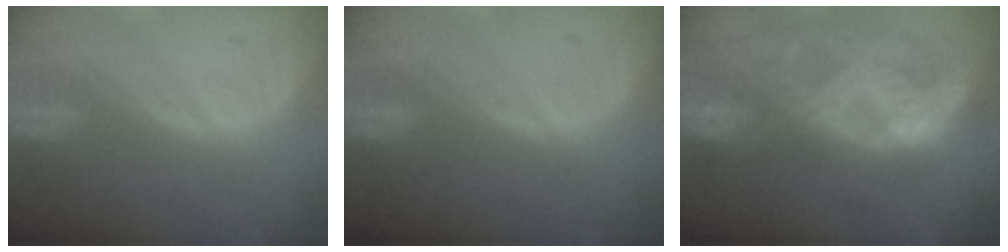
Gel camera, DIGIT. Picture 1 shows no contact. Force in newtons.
{"total": 0.0}
{"total": 10.9, "press": 9.3, "slide": 5.7}